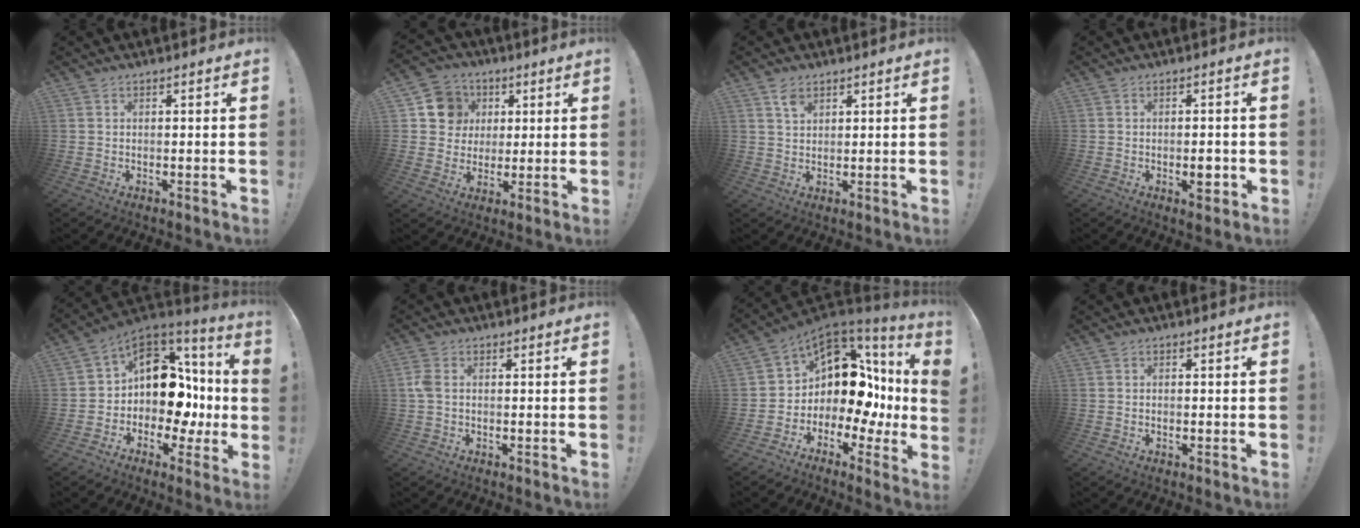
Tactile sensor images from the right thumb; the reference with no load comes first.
{"total": 11.1, "force": [2.8, 10.3, 2.8], "torque": [-0.027, -0.006, 0.059]}
{"total": 3.5, "force": [2.3, 2.0, 1.7], "torque": [-0.024, -0.011, 0.041]}
{"total": 3.7, "force": [-1.4, 1.5, 3.1], "torque": [-0.036, 0.006, -0.023]}
{"total": 16.5, "force": [1.2, 12.5, 10.6], "torque": [-0.137, -0.004, 0.031]}
{"total": 2.9, "force": [0.2, 1.6, 2.4], "torque": [-0.052, 0.004, 0.004]}
{"total": 12.2, "force": [3.3, 8.5, 8.0], "torque": [-0.113, -0.039, 0.066]}
{"total": 0.8, "force": [-0.6, 0.2, 0.6], "torque": [-0.018, 0.003, -0.008]}